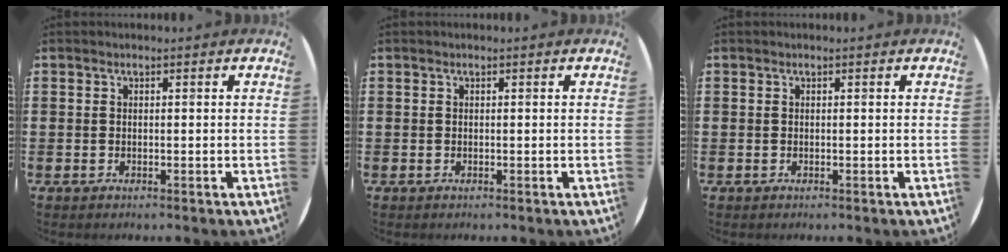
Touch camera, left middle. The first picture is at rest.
{"total": 0.0}
{"total": 0.0}